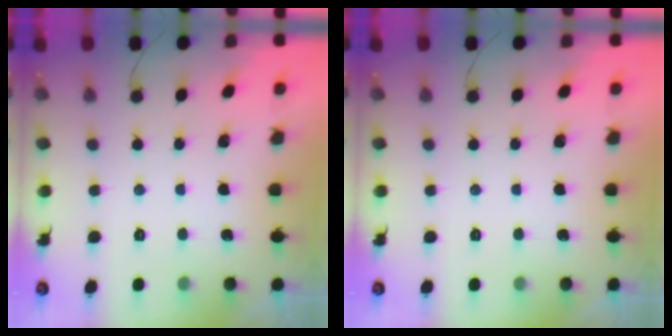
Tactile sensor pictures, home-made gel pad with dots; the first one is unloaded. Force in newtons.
{"total": 0.0}